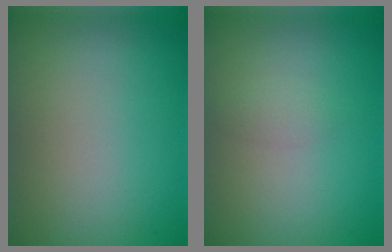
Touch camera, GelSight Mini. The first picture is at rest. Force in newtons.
{"total": 1.0, "press": 1.0, "slide": 0.0}